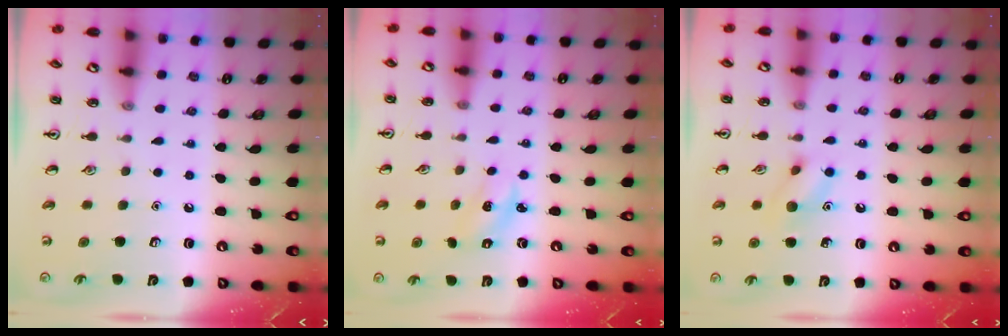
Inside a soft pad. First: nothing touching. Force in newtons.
{"total": 2.2, "press": 2.1, "slide": 0.4}
{"total": 8.1, "press": 8.1, "slide": 0.5}